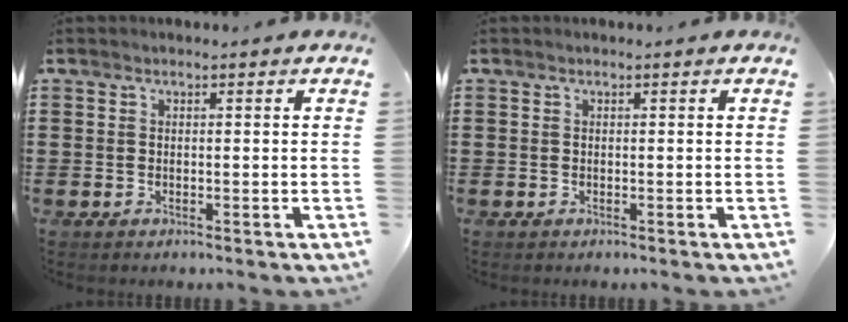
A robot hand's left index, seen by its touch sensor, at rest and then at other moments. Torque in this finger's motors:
{"motor_torque": [0.00, 0.00, 0.00, 0.00]}